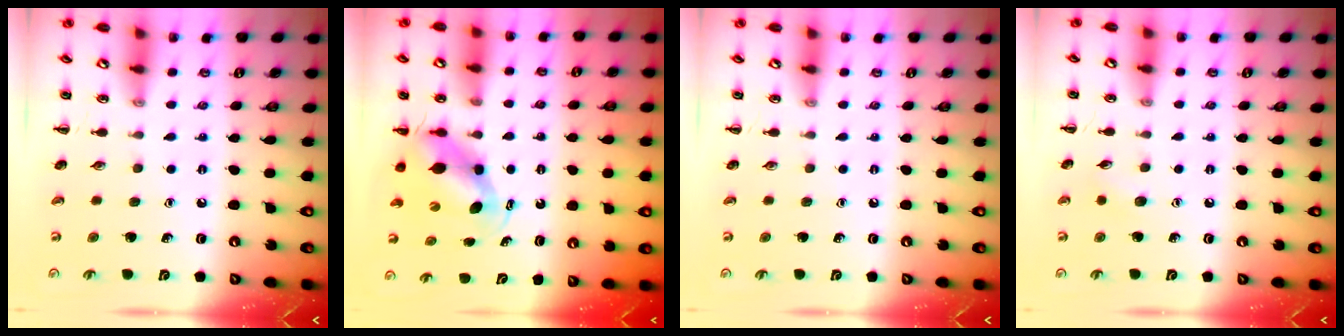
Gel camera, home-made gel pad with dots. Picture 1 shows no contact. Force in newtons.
{"total": 5.3, "press": 5.2, "slide": 1.0}
{"total": 0.0}
{"total": 4.8, "press": 4.6, "slide": 1.0}